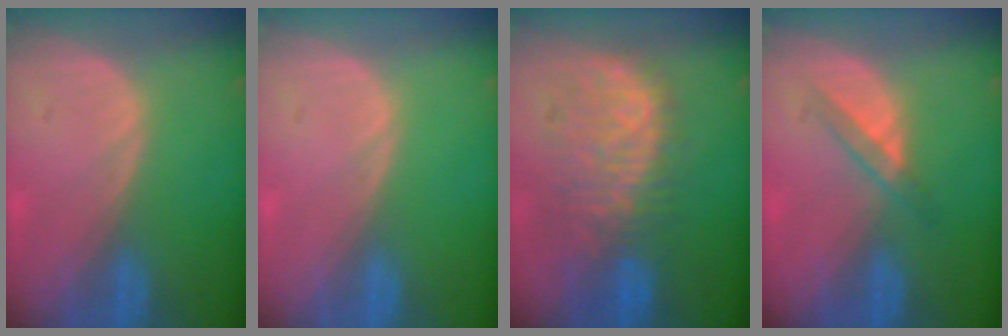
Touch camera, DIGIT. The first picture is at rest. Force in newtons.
{"total": 0.0}
{"total": 10.3, "press": 9.4, "slide": 4.3}
{"total": 2.9, "press": 2.8, "slide": 1.0}